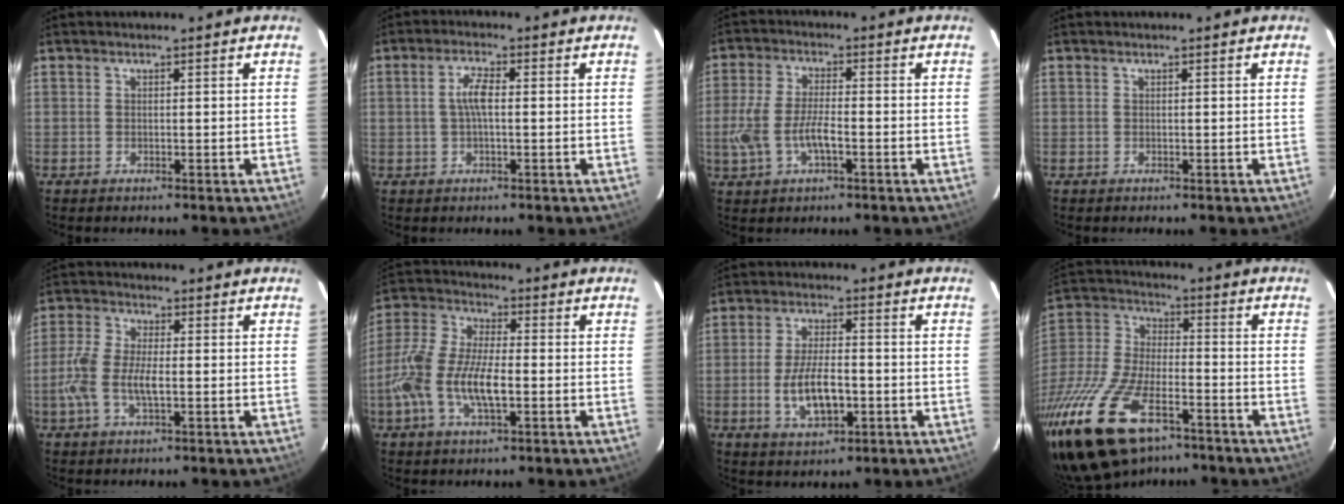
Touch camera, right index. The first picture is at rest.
{"total": 3.8, "force": [0.0, 1.1, 3.6], "torque": [-0.072, 0.007, 0.001]}
{"total": 8.2, "force": [-2.5, 3.1, 7.2], "torque": [-0.158, -0.002, -0.044]}
{"total": 0.0}
{"total": 8.4, "force": [-1.9, 3.4, 7.4], "torque": [-0.165, 0.004, -0.038]}
{"total": 13.1, "force": [-3.4, 5.1, 11.6], "torque": [-0.254, 0.001, -0.069]}
{"total": 8.9, "force": [-2.3, 3.7, 7.8], "torque": [-0.155, -0.006, -0.035]}
{"total": 24.5, "force": [-15.0, 10.8, 16.0], "torque": [-0.355, -0.038, -0.271]}